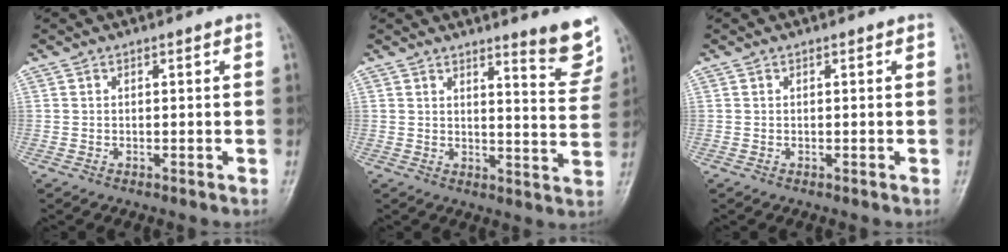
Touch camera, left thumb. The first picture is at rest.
{"total": 7.8, "force": [6.2, 1.1, 4.6], "torque": [-0.042, -0.056, 0.074]}
{"total": 0.0}